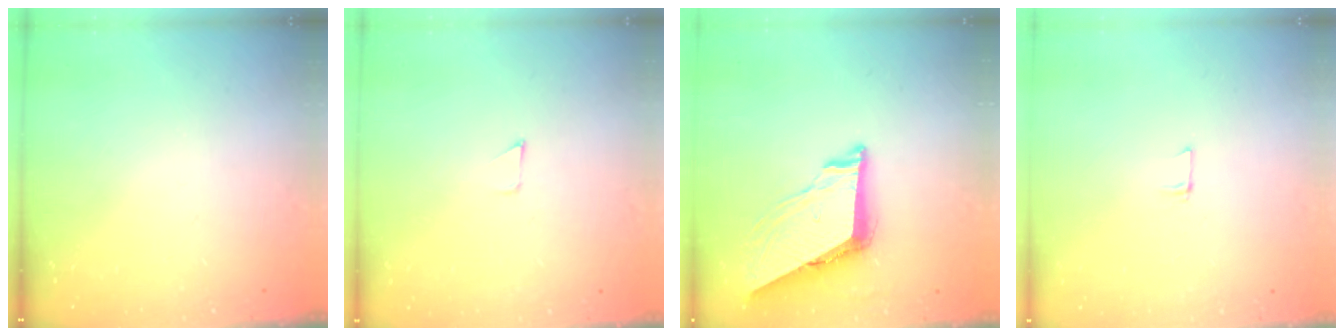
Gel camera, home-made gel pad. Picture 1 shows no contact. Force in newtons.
{"total": 2.7, "press": 2.7, "slide": 0.2}
{"total": 8.4, "press": 8.4, "slide": 0.9}
{"total": 5.1, "press": 5.1, "slide": 0.4}